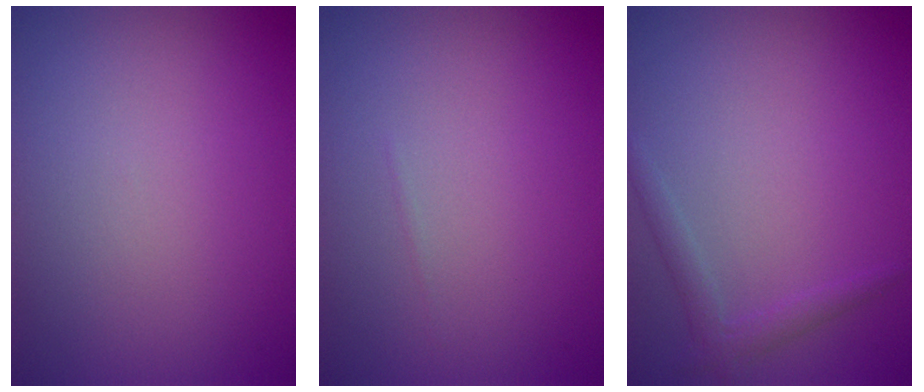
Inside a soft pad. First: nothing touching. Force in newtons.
{"total": 0.0}
{"total": 1.6, "press": 1.6, "slide": 0.1}